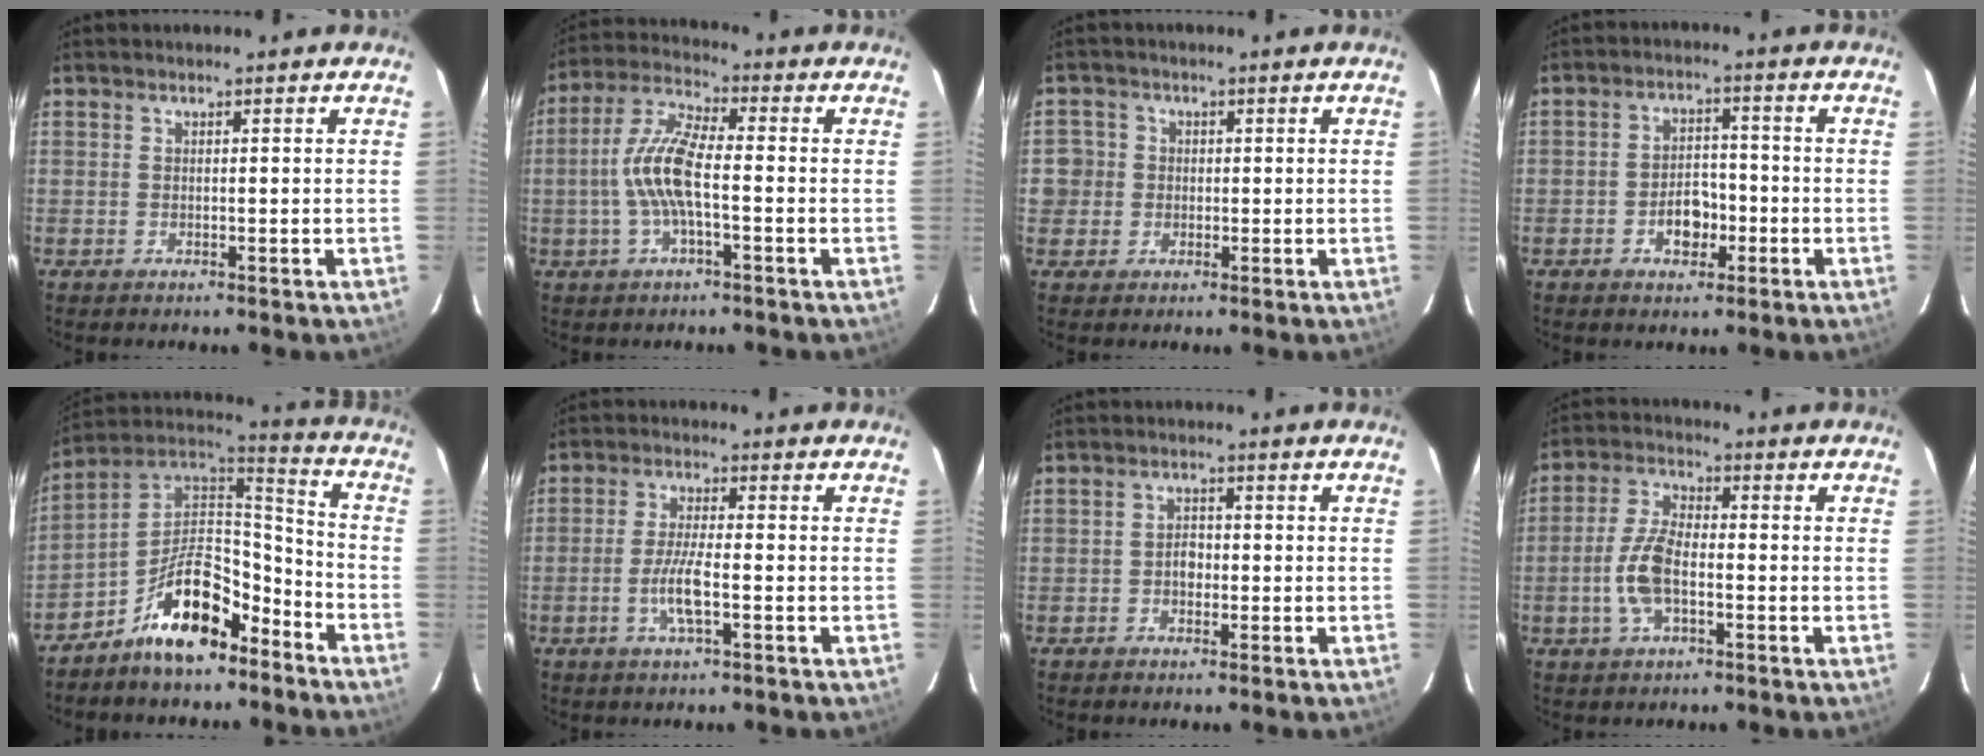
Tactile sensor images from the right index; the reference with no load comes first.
{"total": 9.4, "force": [-1.5, 2.3, 9.0], "torque": [-0.194, 0.011, -0.032]}
{"total": 4.2, "force": [-0.5, 4.1, 0.6], "torque": [0.002, 0.026, -0.004]}
{"total": 5.3, "force": [-2.3, 3.4, 3.3], "torque": [-0.059, 0.012, -0.031]}
{"total": 15.3, "force": [-9.1, 7.1, 10.1], "torque": [-0.194, 0.035, -0.157]}
{"total": 5.3, "force": [-1.9, 0.5, 4.9], "torque": [-0.097, -0.002, -0.037]}
{"total": 1.9, "force": [-0.6, 1.5, 1.0], "torque": [-0.016, 0.008, -0.012]}
{"total": 7.7, "force": [-2.2, 3.4, 6.6], "torque": [-0.140, 0.008, -0.042]}